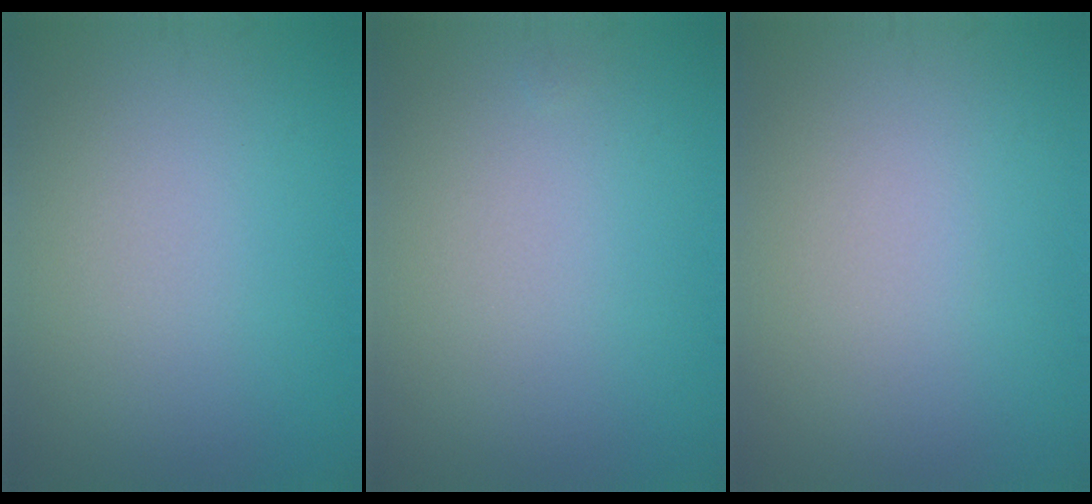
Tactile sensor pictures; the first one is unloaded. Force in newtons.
{"total": 0.0}
{"total": 0.0}